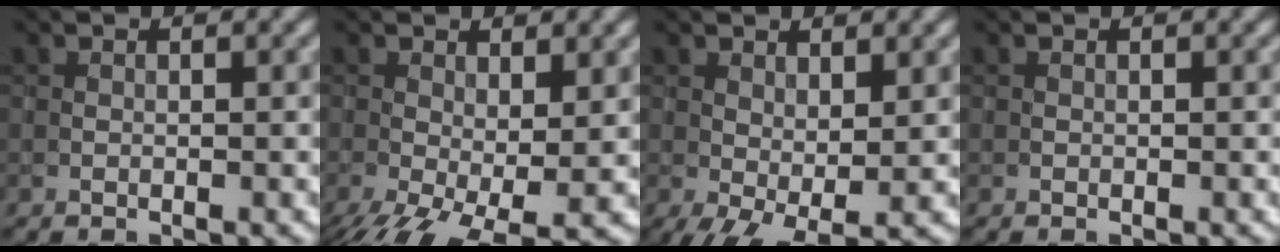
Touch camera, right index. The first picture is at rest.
{"total": 6.8, "force": [-2.9, 2.6, 5.5], "torque": [-0.109, -0.025, -0.037]}
{"total": 3.2, "force": [-0.4, 1.2, 3.0], "torque": [-0.057, -0.002, -0.009]}
{"total": 0.0}